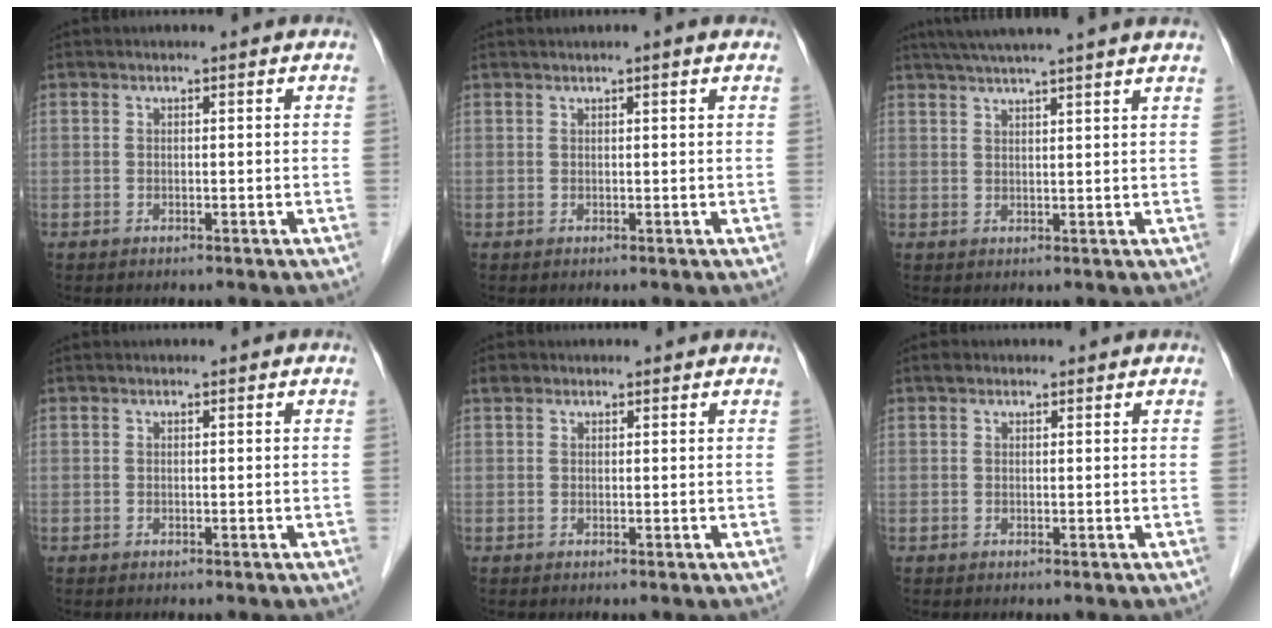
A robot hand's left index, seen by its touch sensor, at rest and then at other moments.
{"total": 1.4, "force": [1.0, -0.1, 1.0], "torque": [-0.017, 0.010, 0.019]}
{"total": 10.8, "force": [9.1, -1.2, 5.7], "torque": [-0.091, 0.031, 0.117]}
{"total": 0.0}
{"total": 1.1, "force": [0.7, 0.8, 0.2], "torque": [-0.007, 0.013, 0.017]}
{"total": 0.8, "force": [0.5, 0.6, 0.2], "torque": [-0.006, 0.009, 0.010]}